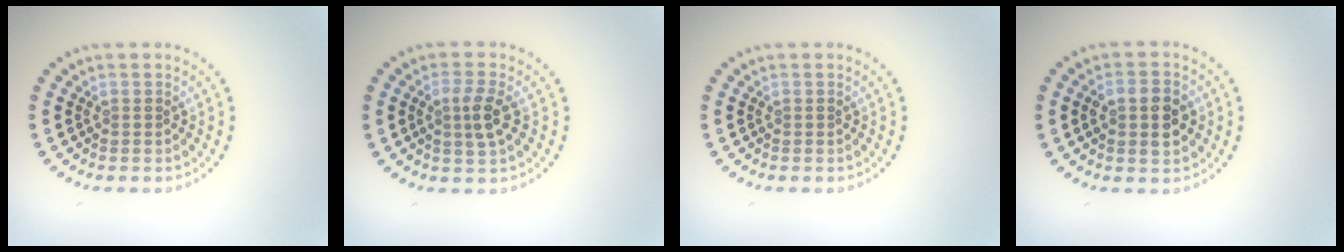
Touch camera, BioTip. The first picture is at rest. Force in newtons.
{"total": 2.4, "press": 2.3, "slide": 0.8}
{"total": 0.0}
{"total": 3.3, "press": 3.3, "slide": 0.4}